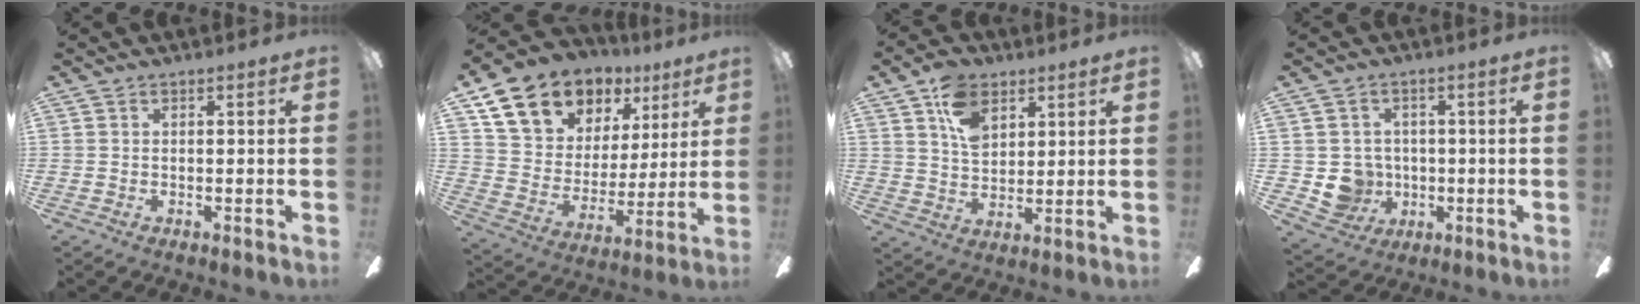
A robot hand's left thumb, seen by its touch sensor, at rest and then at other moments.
{"total": 14.8, "force": [10.3, 9.8, 4.1], "torque": [-0.088, -0.064, 0.194]}
{"total": 10.1, "force": [5.3, 6.7, 5.3], "torque": [-0.096, -0.003, 0.101]}
{"total": 7.1, "force": [0.2, 7.0, 1.2], "torque": [-0.046, -0.005, 0.012]}